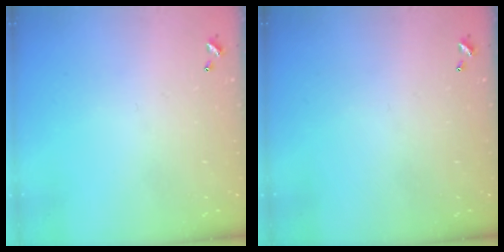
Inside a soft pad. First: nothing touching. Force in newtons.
{"total": 0.0}